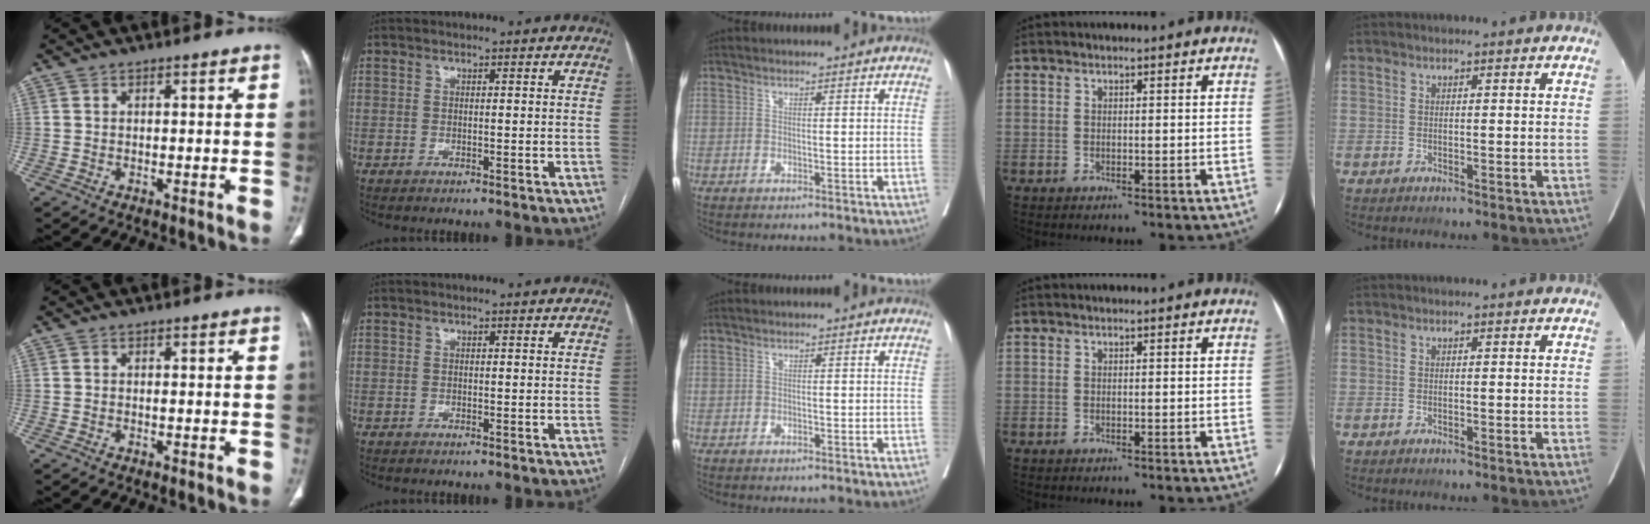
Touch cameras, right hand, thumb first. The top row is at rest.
{}